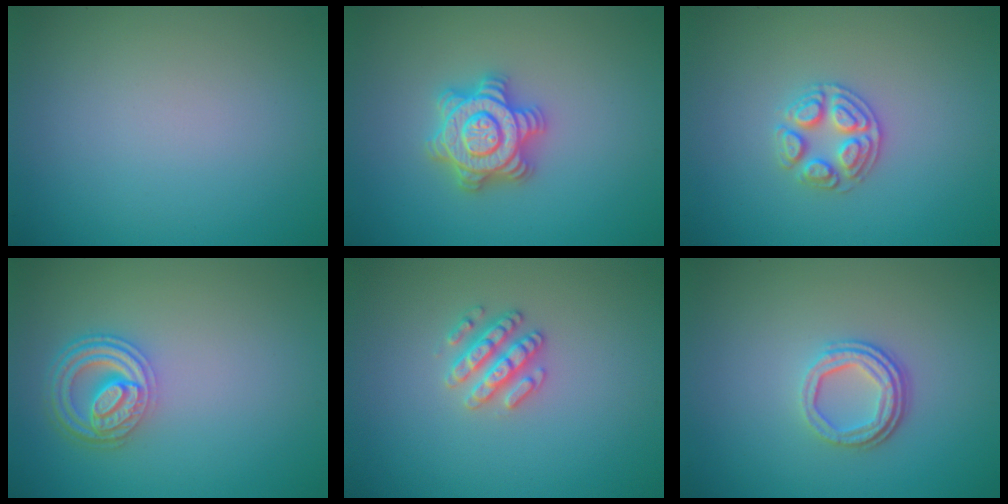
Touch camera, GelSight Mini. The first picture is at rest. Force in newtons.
{"total": 4.9, "press": 4.8, "slide": 0.8}
{"total": 2.7, "press": 2.6, "slide": 0.7}
{"total": 4.5, "press": 3.5, "slide": 2.7}
{"total": 2.5, "press": 2.5, "slide": 0.4}
{"total": 3.3, "press": 2.4, "slide": 2.3}